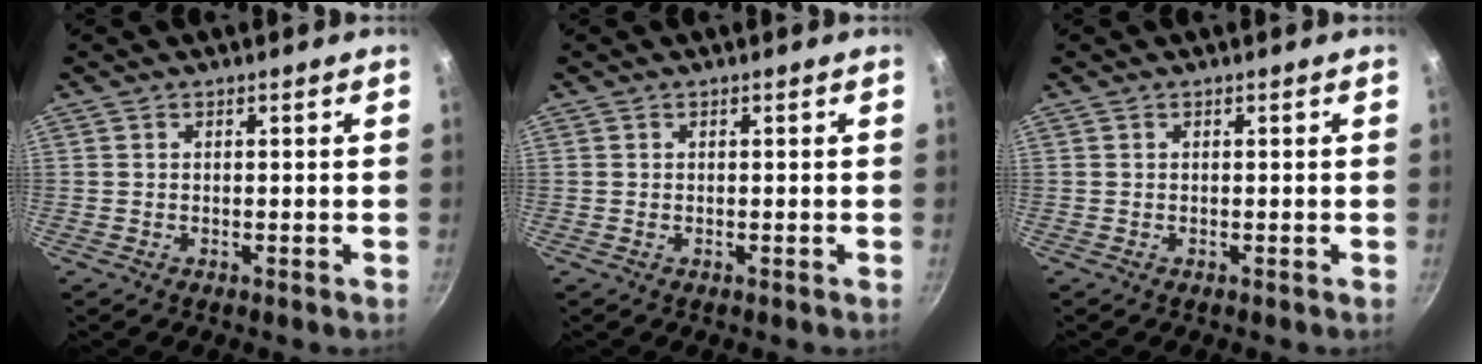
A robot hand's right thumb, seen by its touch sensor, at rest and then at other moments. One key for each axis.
{"total": 0.0}
{"total": 0.0}